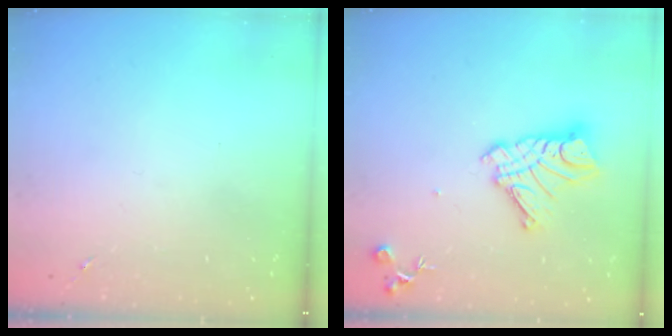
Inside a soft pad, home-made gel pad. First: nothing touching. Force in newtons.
{"total": 13.7, "press": 13.6, "slide": 1.2}